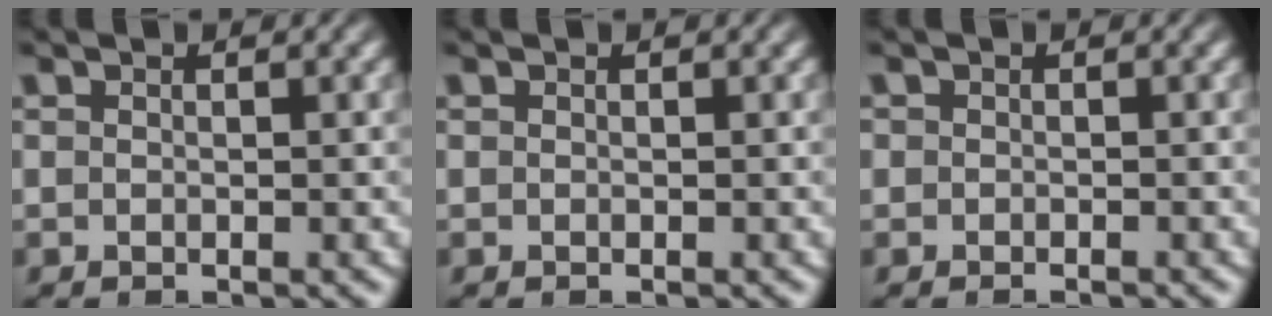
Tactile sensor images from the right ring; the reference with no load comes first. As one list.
[{"total": 0.0}, {"total": 0.8, "force": [-0.7, -0.1, -0.3], "torque": [0.009, -0.005, -0.009]}]